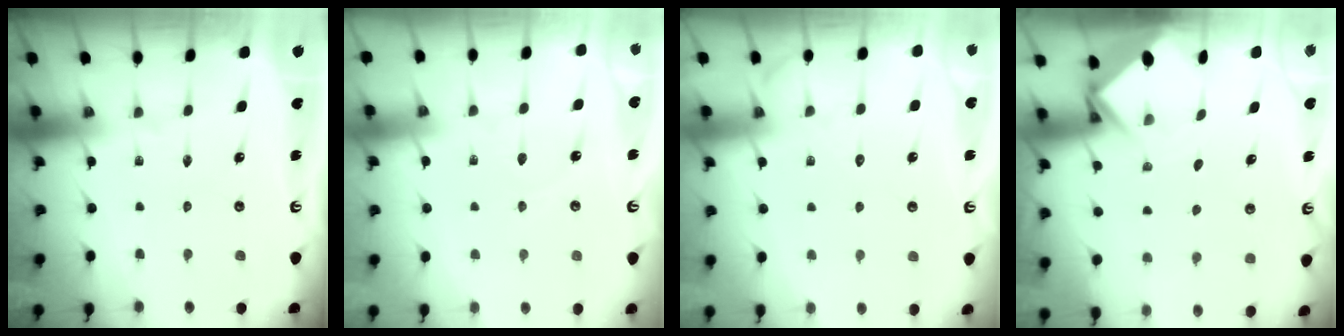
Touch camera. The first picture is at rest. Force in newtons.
{"total": 2.6, "press": 2.5, "slide": 0.3}
{"total": 5.5, "press": 5.5, "slide": 0.6}
{"total": 3.7, "press": 3.7, "slide": 0.2}